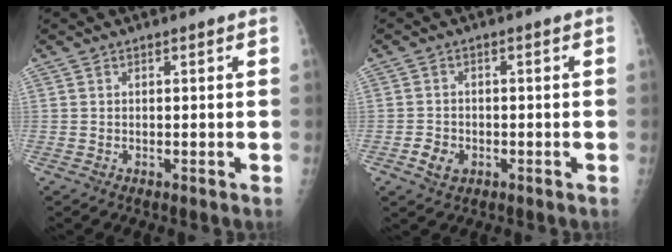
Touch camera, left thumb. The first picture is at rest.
{"total": 3.3, "force": [-1.2, 2.6, 1.7], "torque": [-0.025, 0.002, -0.018]}